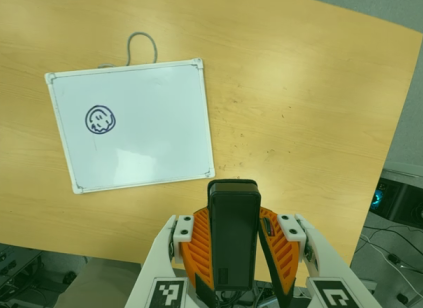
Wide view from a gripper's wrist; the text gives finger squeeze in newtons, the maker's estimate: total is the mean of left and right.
{"total": 5.6, "left": 4.6, "right": 6.7}